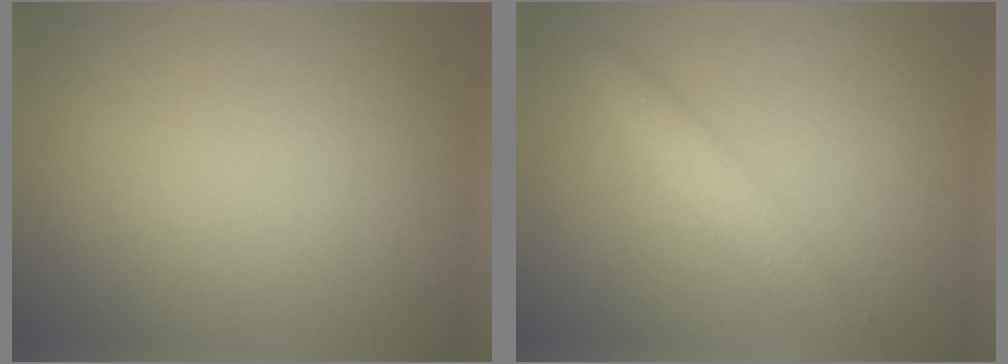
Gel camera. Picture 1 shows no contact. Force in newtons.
{"total": 3.0, "press": 3.0, "slide": 0.3}